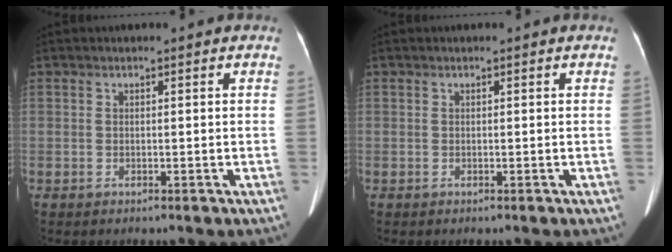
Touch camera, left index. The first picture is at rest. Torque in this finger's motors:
{"motor_torque": [0.00, 0.00, 0.00, 0.00]}